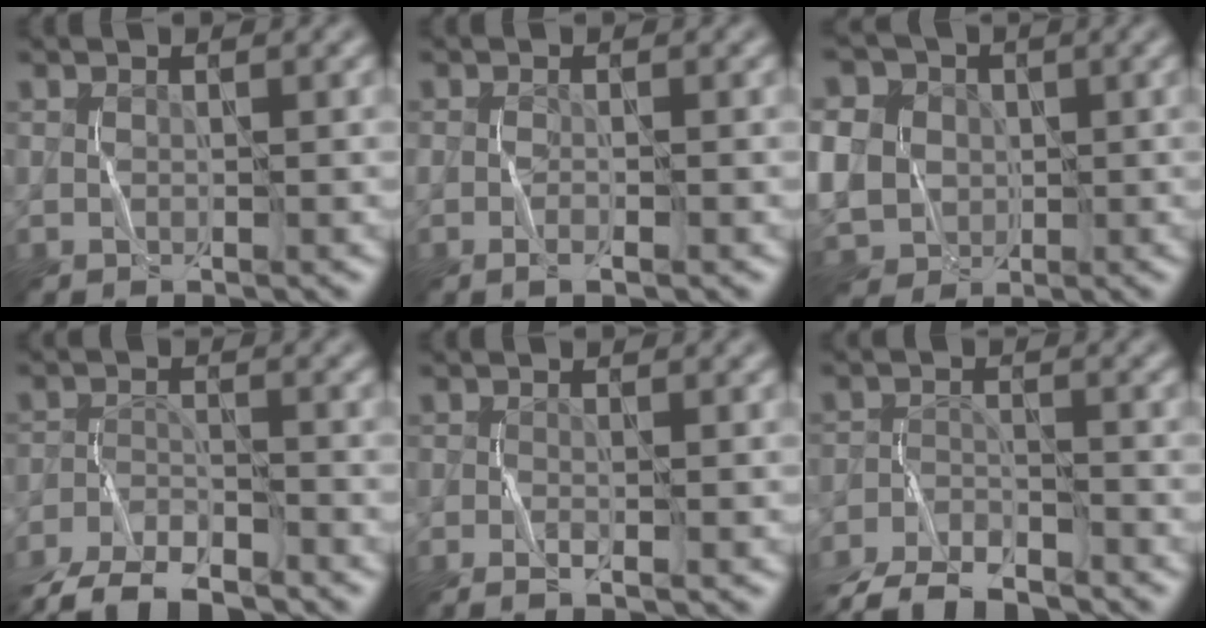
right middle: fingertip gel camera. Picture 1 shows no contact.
{"total": 1.0, "force": [-0.4, 0.1, 0.9], "torque": [-0.016, 0.000, -0.009]}
{"total": 12.7, "force": [1.2, 10.8, 6.5], "torque": [-0.167, 0.019, -0.006]}
{"total": 6.7, "force": [-6.0, 1.5, 2.5], "torque": [-0.044, -0.011, -0.119]}
{"total": 0.9, "force": [-0.5, -0.2, 0.7], "torque": [-0.013, -0.006, -0.010]}
{"total": 6.5, "force": [-6.0, 1.3, 2.1], "torque": [-0.037, -0.012, -0.118]}